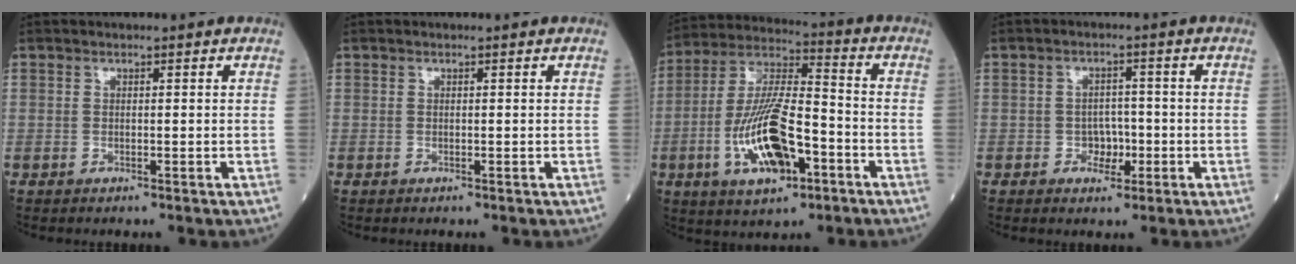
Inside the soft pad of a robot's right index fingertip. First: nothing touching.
{"total": 0.0}
{"total": 14.9, "force": [-5.0, 4.8, 13.1], "torque": [-0.264, 0.001, -0.088]}
{"total": 3.2, "force": [-1.1, 2.3, 1.8], "torque": [-0.018, 0.007, -0.018]}